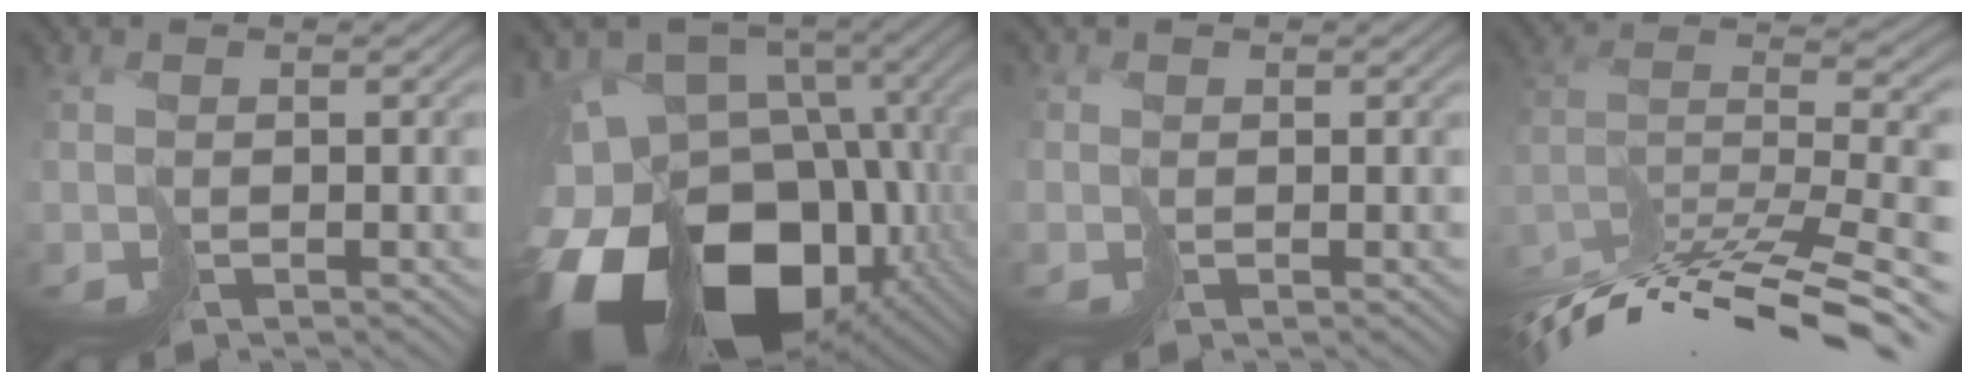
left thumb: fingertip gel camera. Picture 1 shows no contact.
{"total": 20.9, "force": [-8.4, 14.8, 12.2], "torque": [-0.255, -0.047, -0.093]}
{"total": 0.6, "force": [-0.2, 0.4, -0.4], "torque": [0.012, 0.003, -0.001]}
{"total": 14.0, "force": [-10.0, 4.3, 8.8], "torque": [-0.204, 0.007, -0.165]}